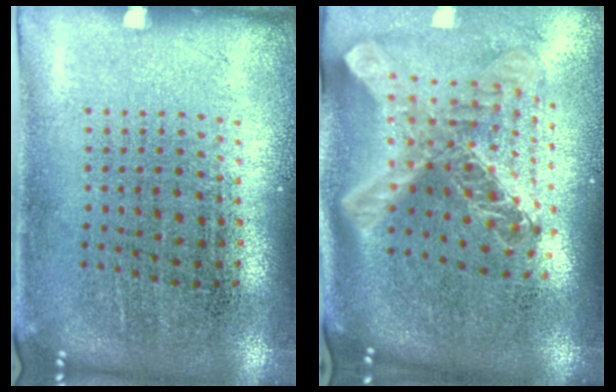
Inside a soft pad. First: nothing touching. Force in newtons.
{"total": 2.8, "press": 2.0, "slide": 2.0}